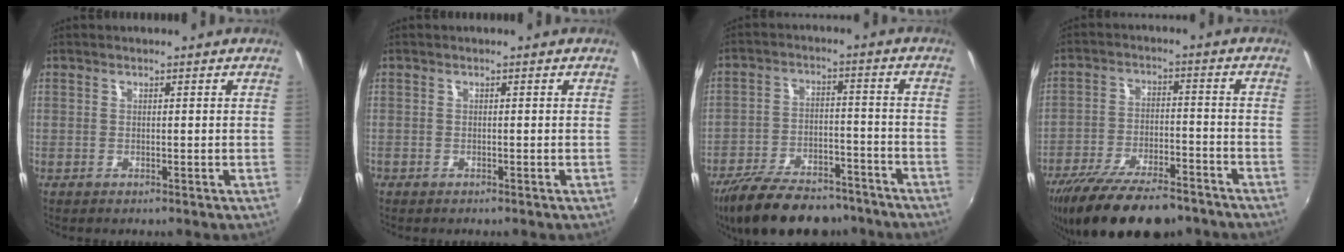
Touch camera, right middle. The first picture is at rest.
{"total": 0.6, "force": [-0.6, 0.2, 0.0], "torque": [-0.003, -0.003, -0.013]}
{"total": 19.9, "force": [-16.0, 7.5, 9.1], "torque": [-0.189, -0.015, -0.239]}
{"total": 18.8, "force": [-14.8, 5.9, 9.9], "torque": [-0.198, -0.034, -0.231]}